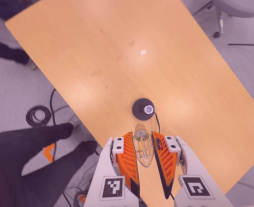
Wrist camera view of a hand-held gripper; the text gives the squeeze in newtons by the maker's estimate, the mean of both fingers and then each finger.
{"total": 14.1, "left": 15.2, "right": 12.9}